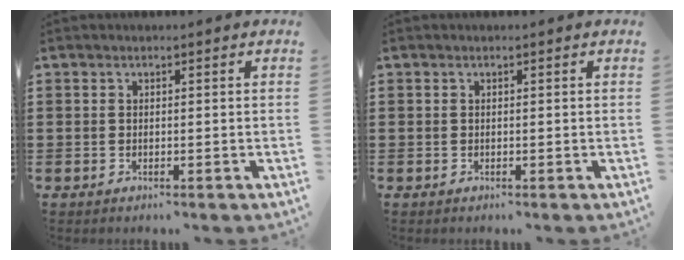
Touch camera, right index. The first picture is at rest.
{"total": 0.0}